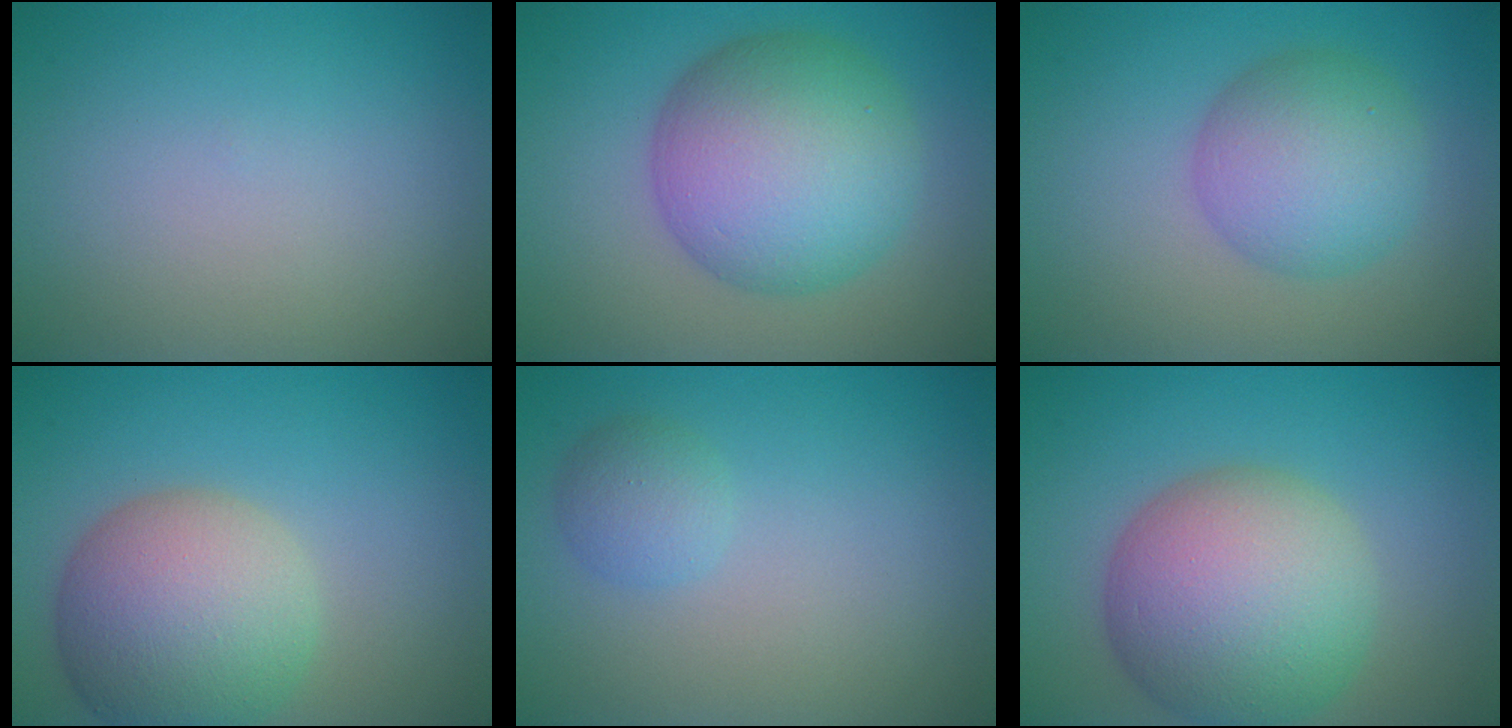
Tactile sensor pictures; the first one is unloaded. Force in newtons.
{"total": 10.2, "press": 10.2, "slide": 0.2}
{"total": 5.7, "press": 5.7, "slide": 0.1}
{"total": 8.8, "press": 8.8, "slide": 0.7}
{"total": 1.8, "press": 1.8, "slide": 0.1}
{"total": 10.7, "press": 10.7, "slide": 0.1}